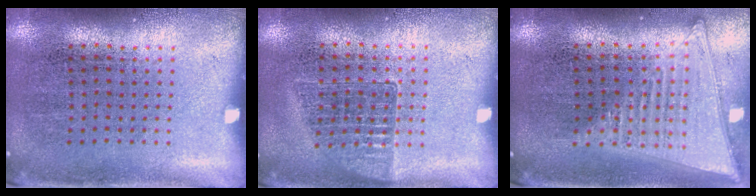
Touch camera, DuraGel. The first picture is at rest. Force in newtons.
{"total": 1.0, "press": 0.9, "slide": 0.4}
{"total": 1.7, "press": 1.6, "slide": 0.6}